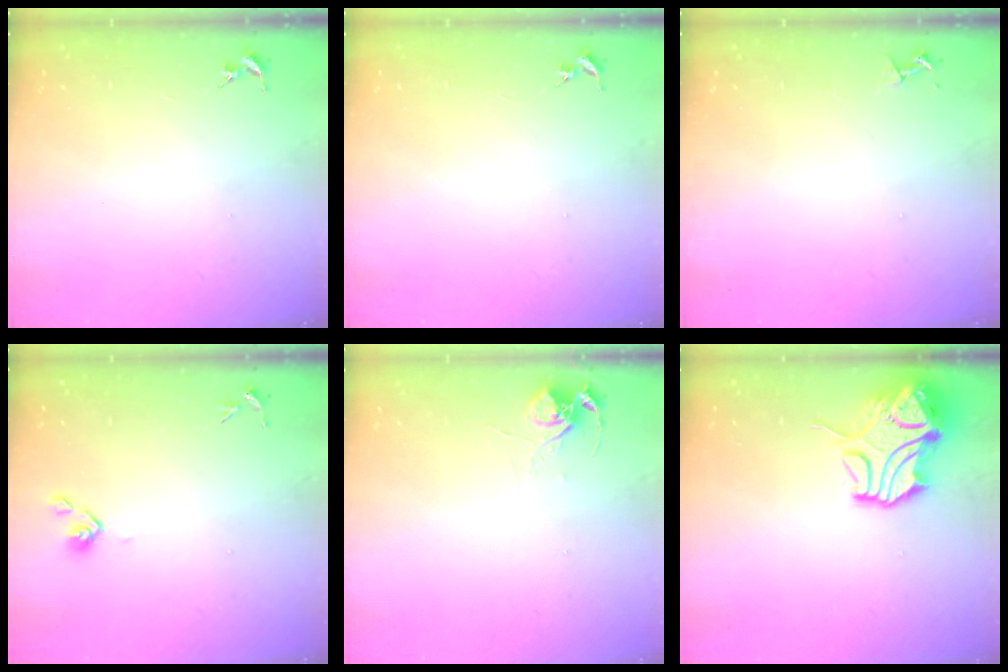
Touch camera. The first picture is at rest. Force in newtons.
{"total": 0.0}
{"total": 3.5, "press": 3.5, "slide": 0.6}
{"total": 3.9, "press": 3.8, "slide": 0.8}
{"total": 6.5, "press": 6.5, "slide": 0.4}
{"total": 13.6, "press": 13.4, "slide": 2.1}